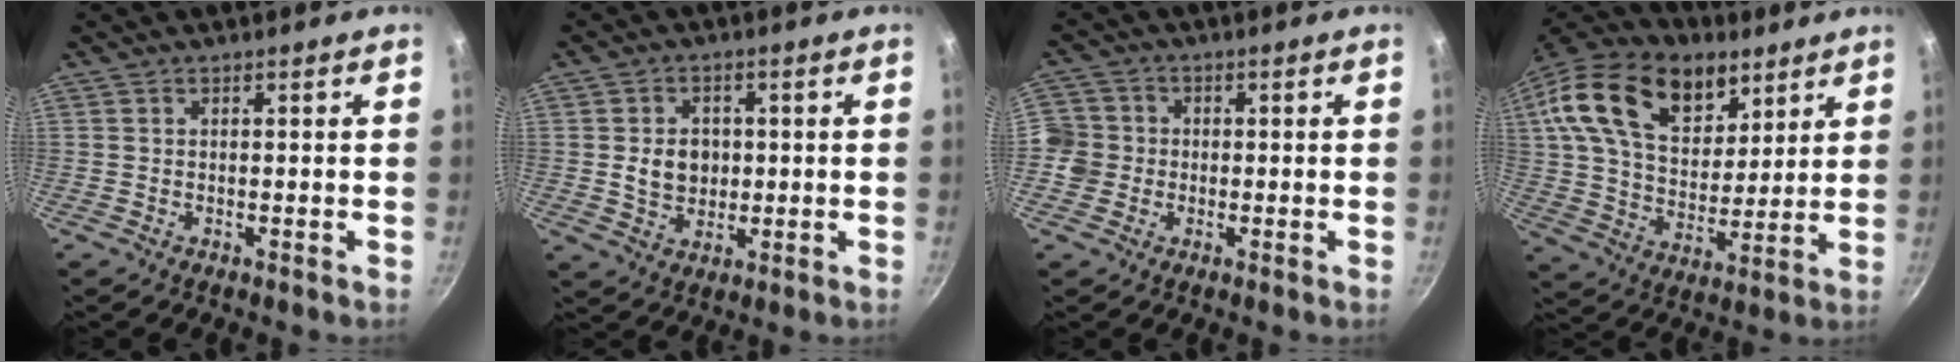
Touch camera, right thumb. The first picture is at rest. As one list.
[{"total": 6.6, "force": [0.3, 5.3, 3.9], "torque": [-0.040, -0.002, 0.009]}, {"total": 6.2, "force": [-0.9, 5.9, 1.6], "torque": [0.000, 0.010, -0.031]}, {"total": 25.1, "force": [12.0, 15.6, 15.6], "torque": [-0.253, -0.022, 0.203]}]